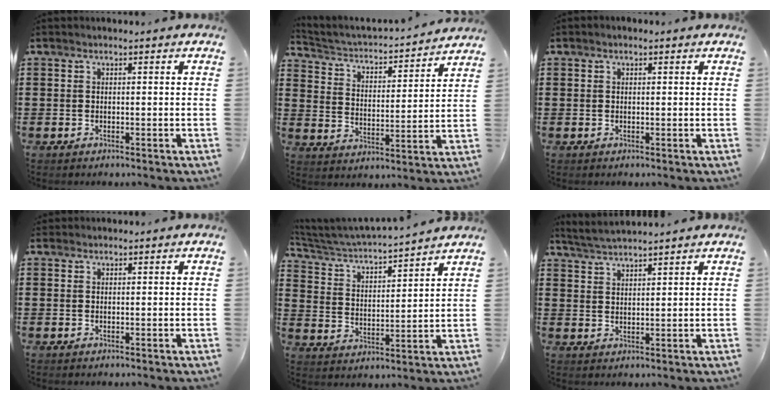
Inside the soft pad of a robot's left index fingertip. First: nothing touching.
{"total": 2.4, "force": [2.3, 0.6, 0.5], "torque": [-0.030, -0.027, 0.026]}
{"total": 0.5, "force": [0.3, 0.4, 0.3], "torque": [-0.005, 0.004, 0.005]}
{"total": 0.5, "force": [0.4, 0.2, 0.0], "torque": [-0.002, 0.001, 0.009]}
{"total": 3.4, "force": [3.3, 0.2, 0.8], "torque": [-0.038, -0.031, 0.046]}
{"total": 2.8, "force": [2.7, -0.5, 0.3], "torque": [-0.014, -0.007, 0.050]}